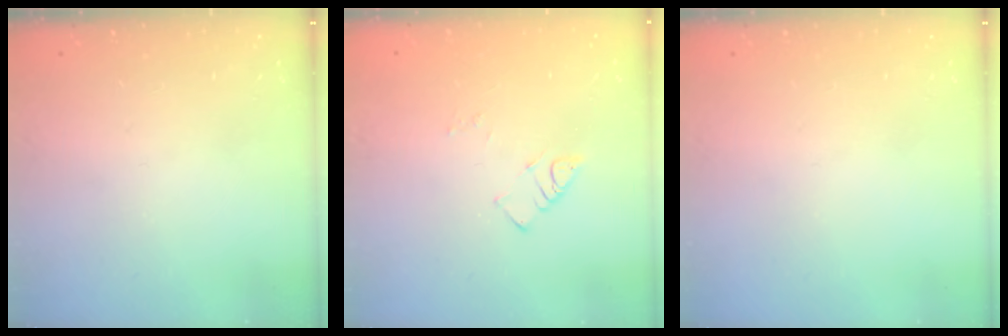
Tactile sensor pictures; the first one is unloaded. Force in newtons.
{"total": 4.1, "press": 4.0, "slide": 0.7}
{"total": 0.0}